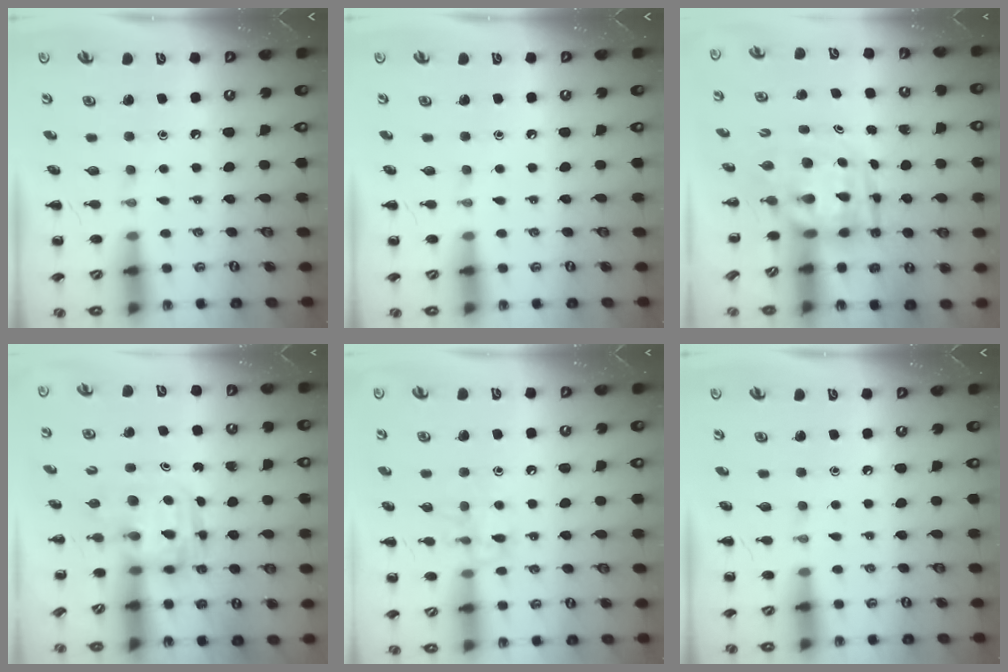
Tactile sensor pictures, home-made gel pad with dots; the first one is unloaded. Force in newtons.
{"total": 0.0}
{"total": 5.3, "press": 5.1, "slide": 1.4}
{"total": 3.0, "press": 3.0, "slide": 0.3}
{"total": 9.3, "press": 9.2, "slide": 1.0}
{"total": 0.0}